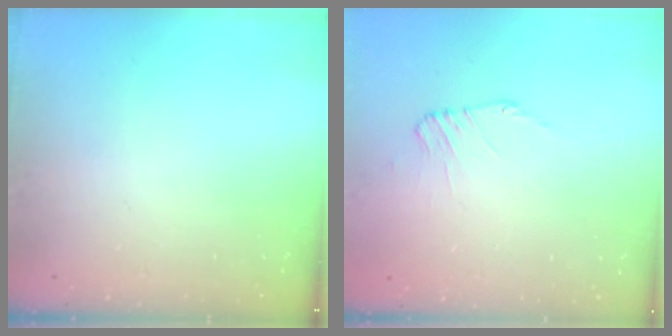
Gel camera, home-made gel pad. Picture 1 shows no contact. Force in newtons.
{"total": 1.1, "press": 1.1, "slide": 0.3}